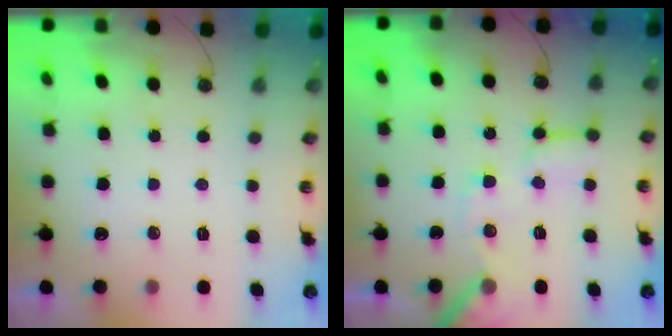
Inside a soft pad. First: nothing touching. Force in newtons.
{"total": 12.0, "press": 11.9, "slide": 1.6}